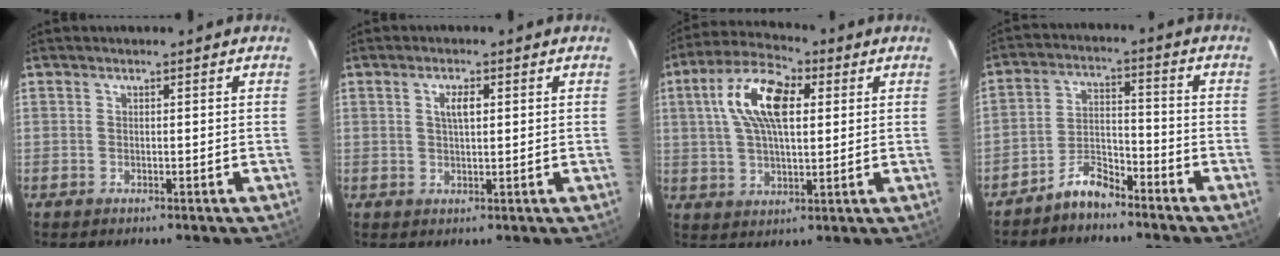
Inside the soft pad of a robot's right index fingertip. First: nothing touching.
{"total": 2.9, "force": [0.8, 1.0, 2.5], "torque": [-0.047, 0.005, 0.015]}
{"total": 13.5, "force": [3.7, 6.2, 11.4], "torque": [-0.216, 0.028, 0.062]}
{"total": 6.1, "force": [-5.3, 2.3, 2.1], "torque": [-0.052, 0.024, -0.097]}